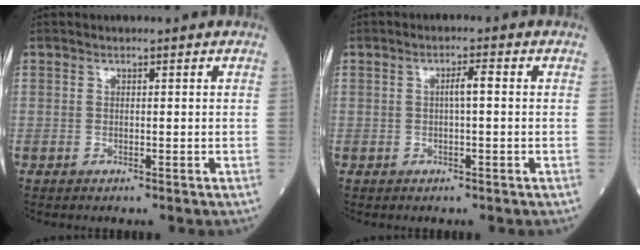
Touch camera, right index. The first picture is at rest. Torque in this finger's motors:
{"motor_torque": [0.62, -0.27, 0.33, 0.10]}